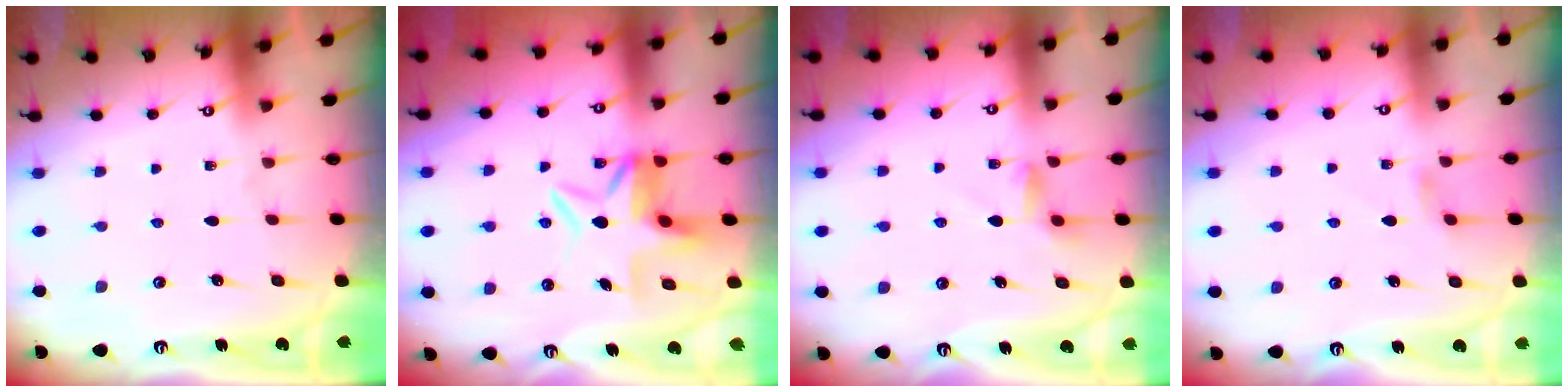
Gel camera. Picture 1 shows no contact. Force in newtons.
{"total": 6.7, "press": 6.3, "slide": 2.3}
{"total": 4.6, "press": 4.6, "slide": 0.4}
{"total": 2.2, "press": 2.1, "slide": 0.5}